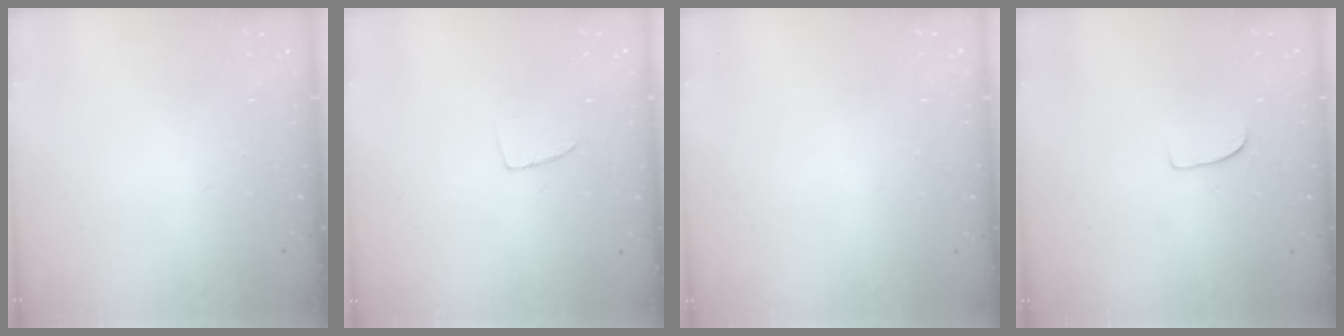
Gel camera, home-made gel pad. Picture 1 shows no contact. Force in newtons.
{"total": 3.1, "press": 3.1, "slide": 0.2}
{"total": 0.0}
{"total": 4.7, "press": 4.7, "slide": 0.3}